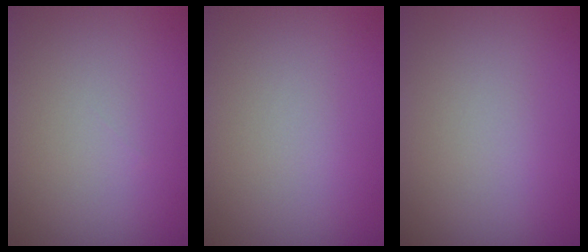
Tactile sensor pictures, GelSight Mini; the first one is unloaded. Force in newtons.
{"total": 0.0}
{"total": 0.0}